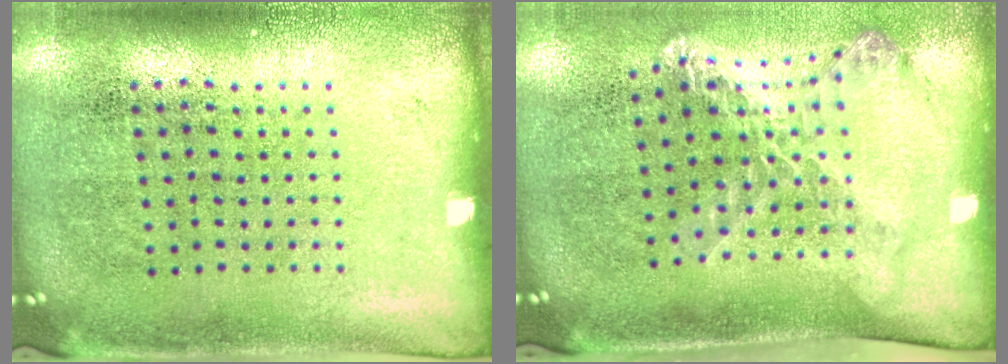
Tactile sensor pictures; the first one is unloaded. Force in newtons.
{"total": 1.7, "press": 1.3, "slide": 1.1}